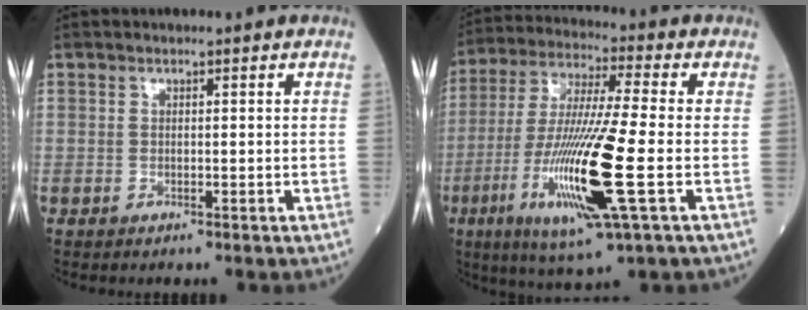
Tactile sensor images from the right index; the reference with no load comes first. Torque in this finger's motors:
{"motor_torque": [1.28, -0.85, 1.05, 0.21]}